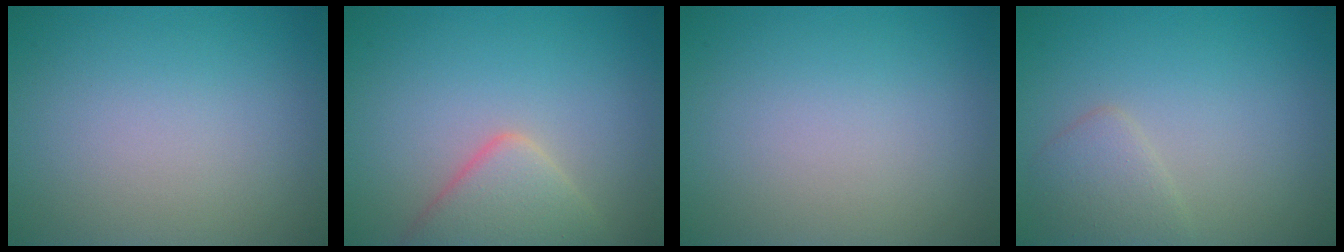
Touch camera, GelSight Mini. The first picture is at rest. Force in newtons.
{"total": 4.2, "press": 4.2, "slide": 0.3}
{"total": 0.0}
{"total": 2.0, "press": 2.0, "slide": 0.0}